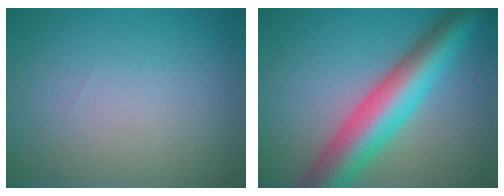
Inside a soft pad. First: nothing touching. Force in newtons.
{"total": 9.0, "press": 9.0, "slide": 0.2}